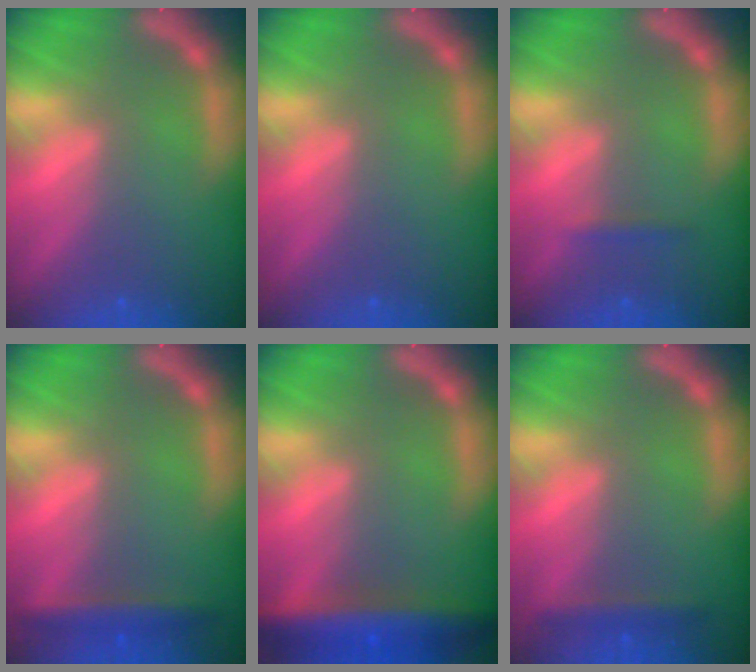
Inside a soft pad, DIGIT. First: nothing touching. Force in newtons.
{"total": 0.0}
{"total": 0.9}
{"total": 2.9}
{"total": 7.4}
{"total": 1.9}